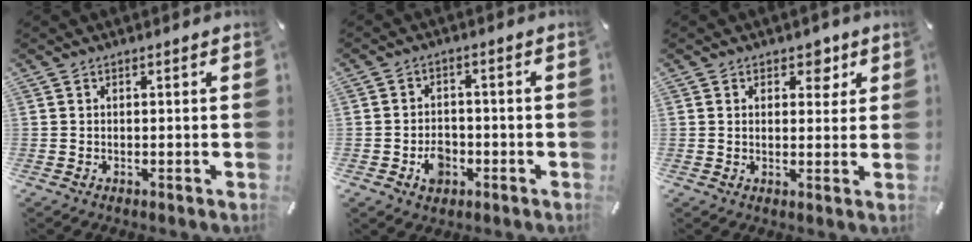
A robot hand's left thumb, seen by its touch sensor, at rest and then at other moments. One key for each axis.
{"total": 5.5, "fx": -2.1, "fy": 4.3, "fz": 2.7, "tx": -0.040, "ty": 0.007, "tz": -0.037}
{"total": 4.7, "fx": 2.4, "fy": 3.3, "fz": 2.3, "tx": -0.007, "ty": -0.010, "tz": 0.032}